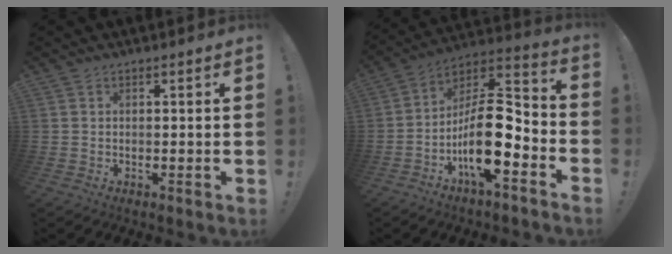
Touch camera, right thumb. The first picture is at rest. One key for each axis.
{"total": 17.9, "fx": -5.8, "fy": 6.6, "fz": 15.6, "tx": -0.286, "ty": 0.023, "tz": -0.094}